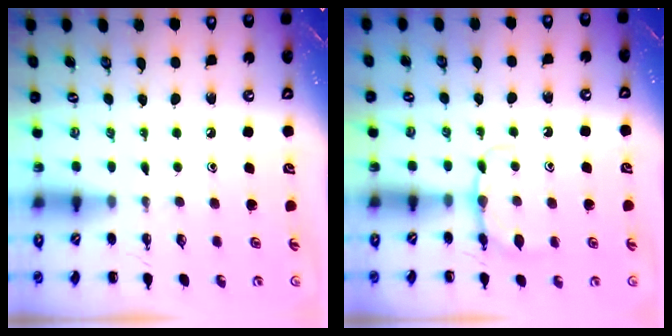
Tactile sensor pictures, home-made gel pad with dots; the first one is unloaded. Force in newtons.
{"total": 4.6, "press": 4.3, "slide": 1.5}